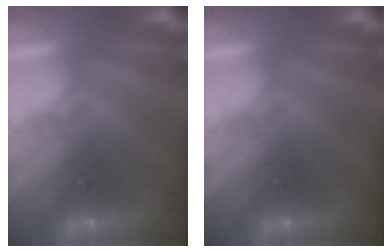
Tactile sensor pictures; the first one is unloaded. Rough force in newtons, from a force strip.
{"total": 0.0}